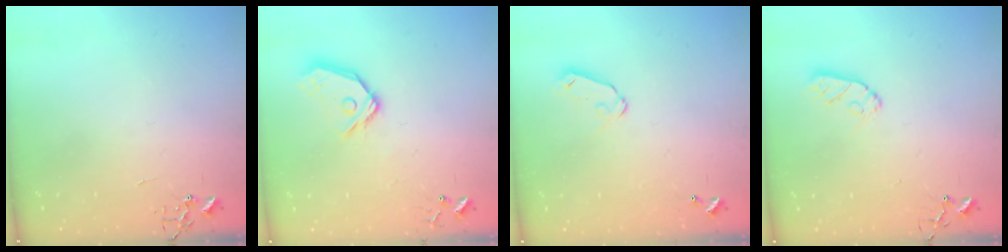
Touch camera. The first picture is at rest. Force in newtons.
{"total": 12.7, "press": 12.5, "slide": 2.0}
{"total": 5.8, "press": 5.8, "slide": 0.5}
{"total": 7.2, "press": 7.2, "slide": 0.4}